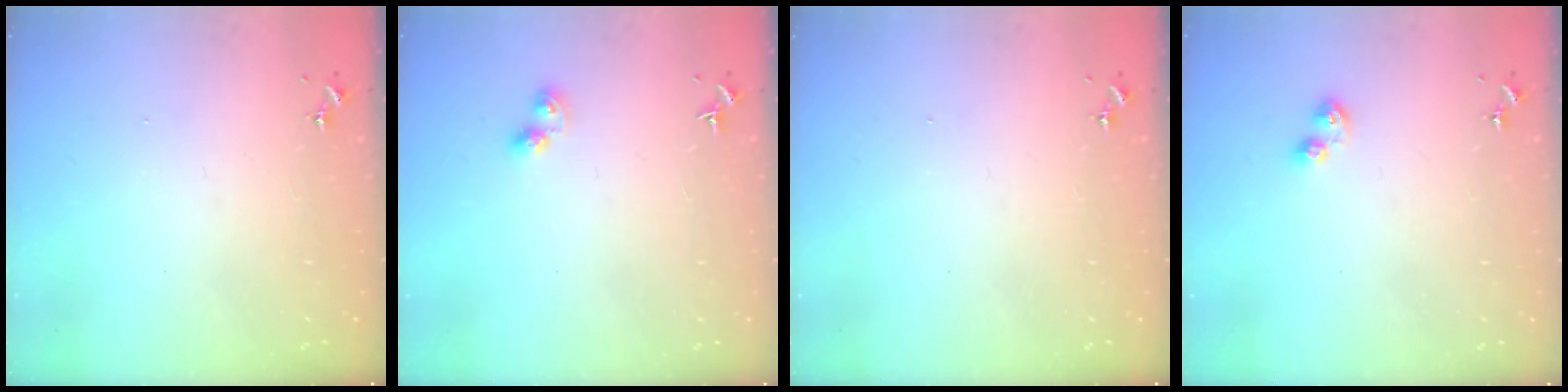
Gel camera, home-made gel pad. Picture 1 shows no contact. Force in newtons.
{"total": 4.4, "press": 4.4, "slide": 0.3}
{"total": 0.0}
{"total": 5.1, "press": 5.1, "slide": 0.6}